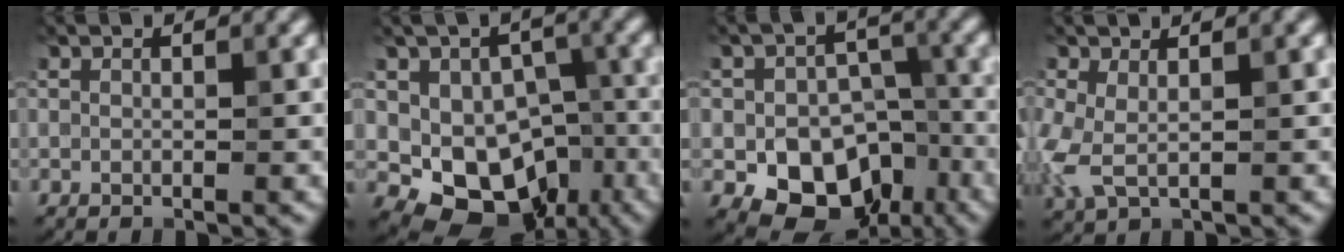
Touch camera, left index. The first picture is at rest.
{"total": 8.5, "force": [-3.5, 6.5, 4.3], "torque": [-0.043, -0.006, -0.045]}
{"total": 9.0, "force": [-4.6, 6.4, 4.4], "torque": [-0.042, -0.006, -0.067]}
{"total": 1.9, "force": [-0.1, 1.0, 1.6], "torque": [-0.051, -0.004, -0.009]}